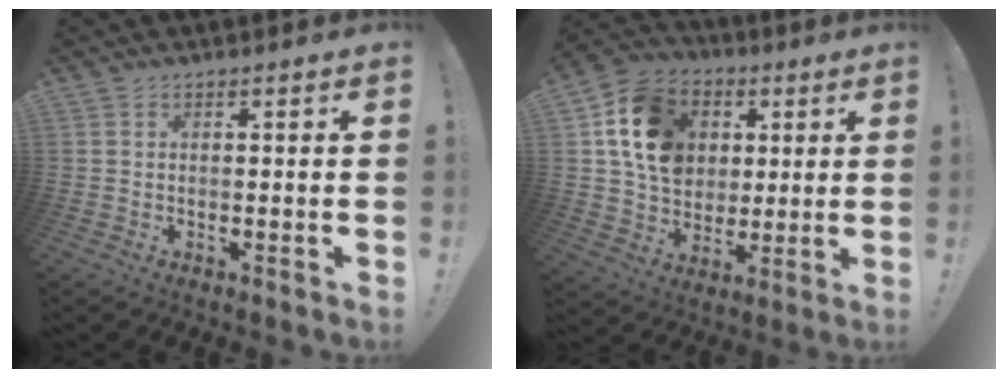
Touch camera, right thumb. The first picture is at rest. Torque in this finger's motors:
{"motor_torque": [2.37, 2.64, 0.75, -0.72, 0.53]}